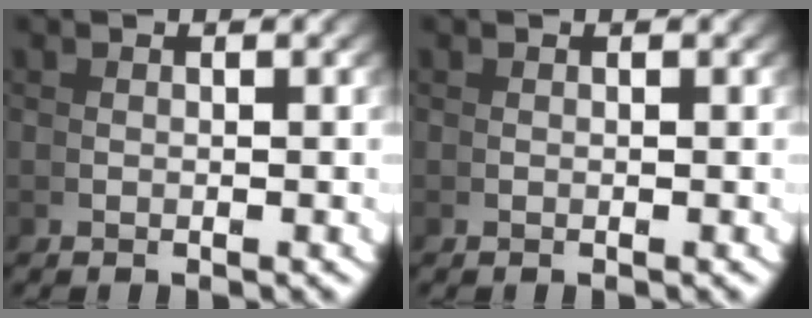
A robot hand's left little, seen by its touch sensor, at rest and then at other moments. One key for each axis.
{"total": 0.0}